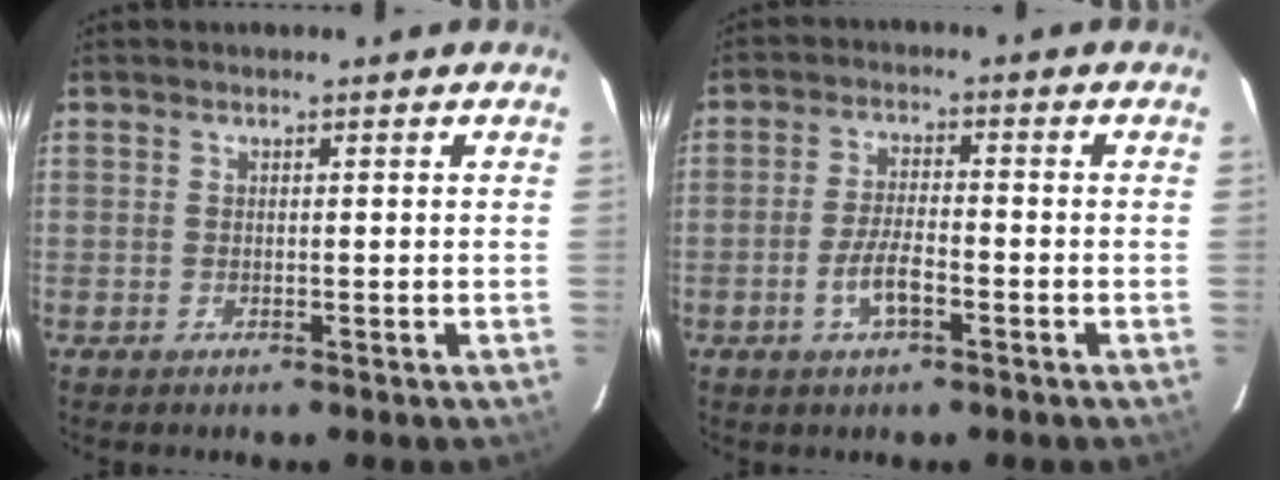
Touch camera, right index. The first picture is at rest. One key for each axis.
{"total": 5.4, "fx": -2.4, "fy": 1.7, "fz": 4.5, "tx": -0.093, "ty": 0.000, "tz": -0.044}